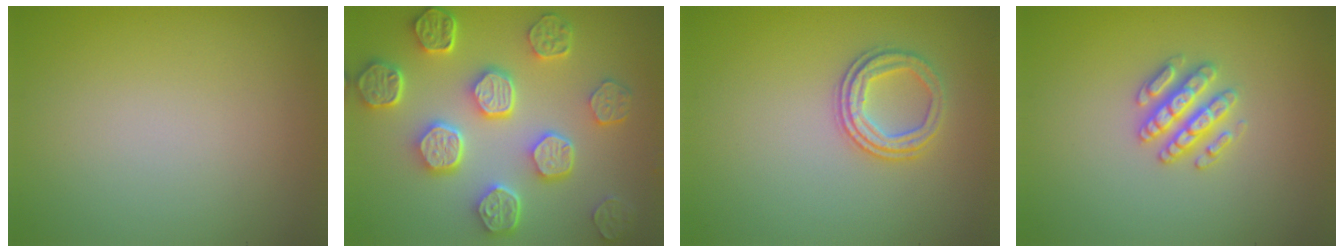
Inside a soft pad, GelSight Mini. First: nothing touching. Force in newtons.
{"total": 7.9, "press": 6.1, "slide": 5.0}
{"total": 2.5, "press": 2.4, "slide": 0.9}
{"total": 3.0, "press": 2.9, "slide": 0.6}